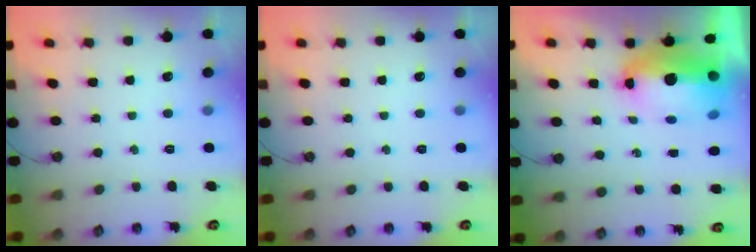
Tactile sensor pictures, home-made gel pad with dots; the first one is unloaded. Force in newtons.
{"total": 0.0}
{"total": 13.3, "press": 13.1, "slide": 2.3}